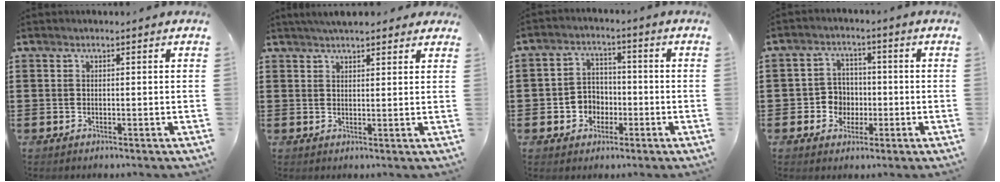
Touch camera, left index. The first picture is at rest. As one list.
[{"total": 3.8, "force": [3.4, 0.9, 1.4], "torque": [-0.035, 0.000, 0.064]}, {"total": 4.6, "force": [-1.8, 3.9, 1.5], "torque": [-0.039, 0.013, -0.036]}, {"total": 4.7, "force": [-1.0, 4.3, 1.4], "torque": [-0.040, 0.011, -0.022]}]